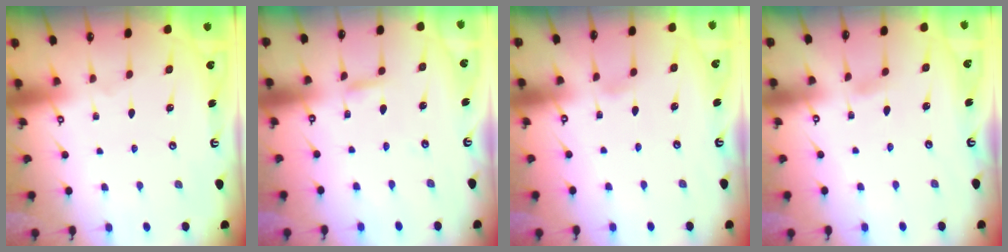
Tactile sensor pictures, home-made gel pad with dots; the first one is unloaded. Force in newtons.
{"total": 2.4, "press": 2.4, "slide": 0.1}
{"total": 2.5, "press": 2.5, "slide": 0.2}
{"total": 2.4, "press": 2.4, "slide": 0.4}